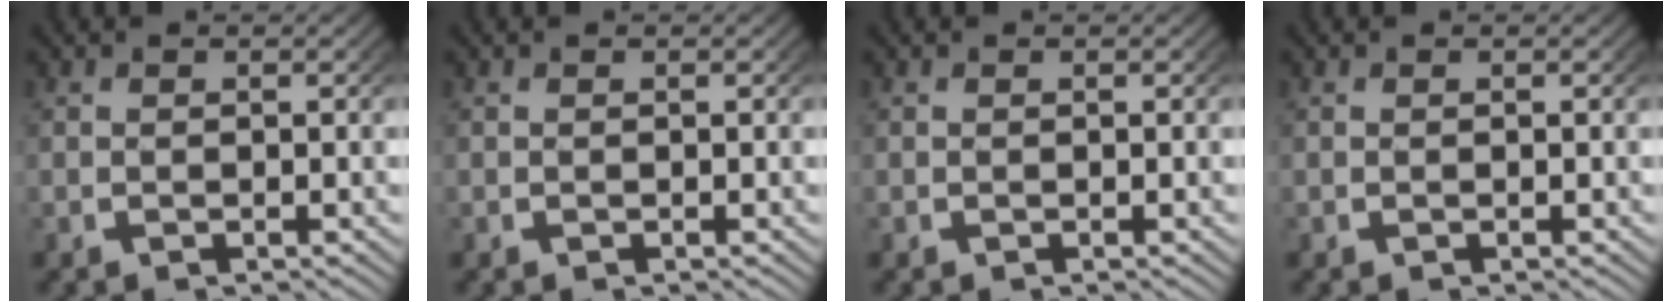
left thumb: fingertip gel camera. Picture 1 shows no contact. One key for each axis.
{"total": 0.0}
{"total": 0.0}
{"total": 0.0}